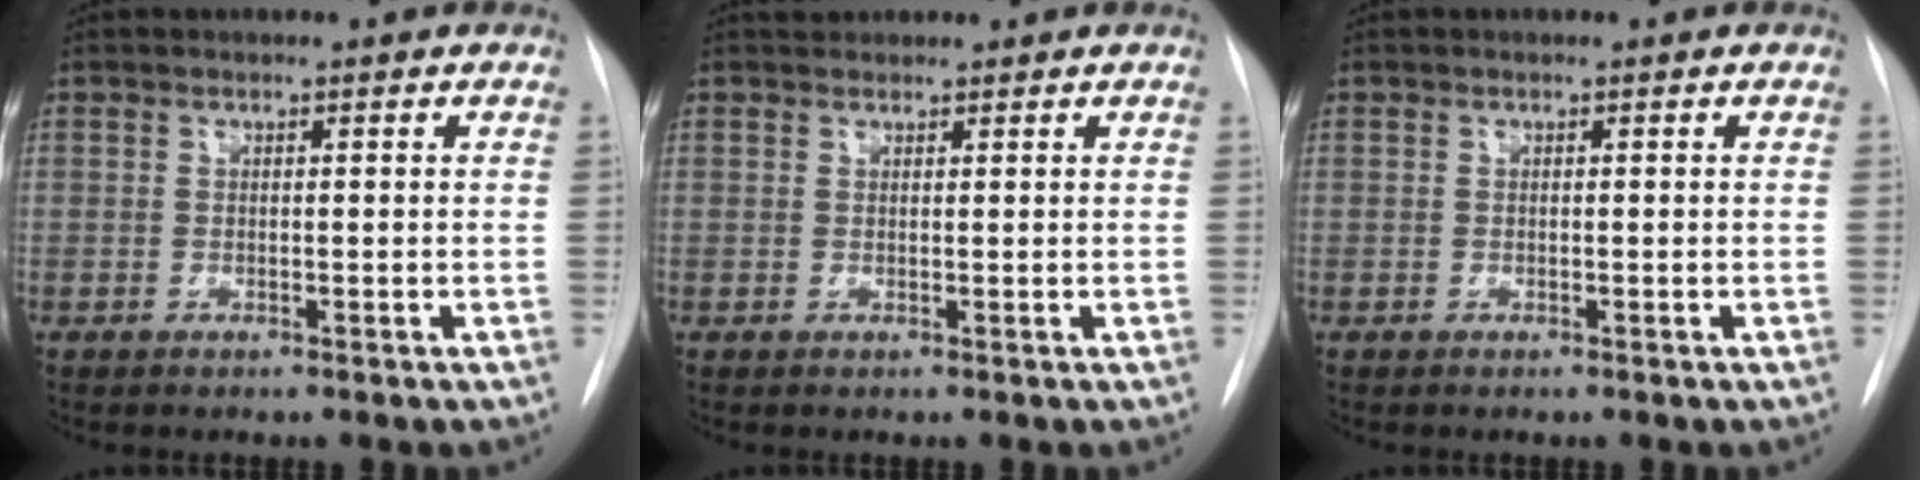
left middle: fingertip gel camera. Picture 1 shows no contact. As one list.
[{"total": 1.7, "force": [1.6, 0.7, 0.1], "torque": [-0.004, 0.018, 0.025]}, {"total": 0.0}]